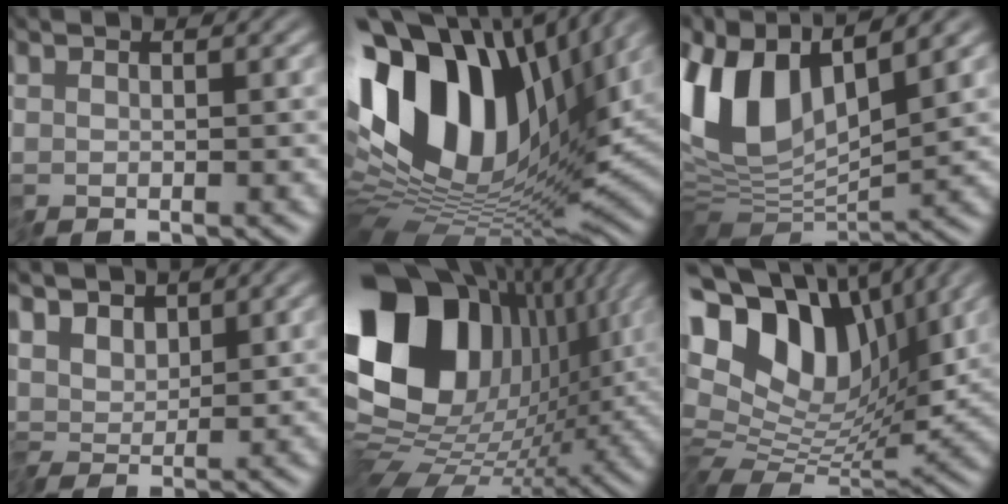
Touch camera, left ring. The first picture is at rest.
{"total": 17.6, "force": [4.5, 10.1, 13.7], "torque": [-0.267, 0.015, 0.069]}
{"total": 11.0, "force": [3.7, 5.3, 8.8], "torque": [-0.193, 0.014, 0.059]}
{"total": 2.8, "force": [0.7, 2.1, 1.7], "torque": [-0.039, -0.003, -0.003]}
{"total": 19.4, "force": [4.3, 13.0, 13.8], "torque": [-0.265, -0.024, 0.094]}
{"total": 12.4, "force": [5.2, 7.2, 8.7], "torque": [-0.160, 0.016, 0.090]}